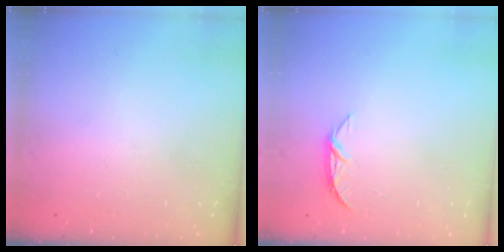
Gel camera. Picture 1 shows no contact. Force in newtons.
{"total": 5.7, "press": 5.6, "slide": 0.4}